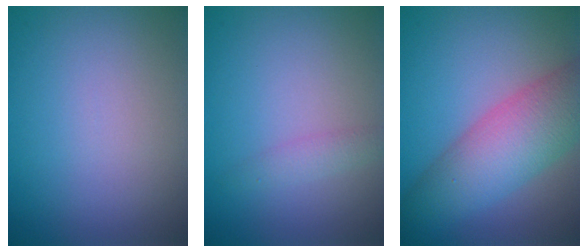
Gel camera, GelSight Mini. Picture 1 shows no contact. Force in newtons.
{"total": 1.3, "press": 1.3, "slide": 0.0}
{"total": 7.8, "press": 7.8, "slide": 0.3}